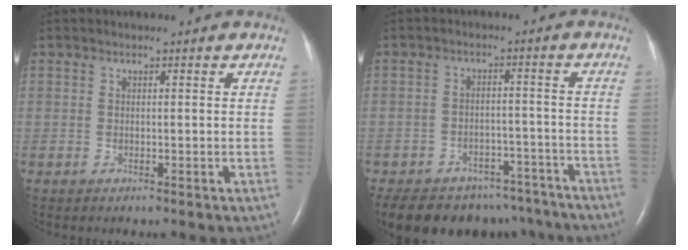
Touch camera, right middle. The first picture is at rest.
{"total": 17.3, "force": [-14.1, 8.3, 5.4], "torque": [-0.113, 0.006, -0.179]}